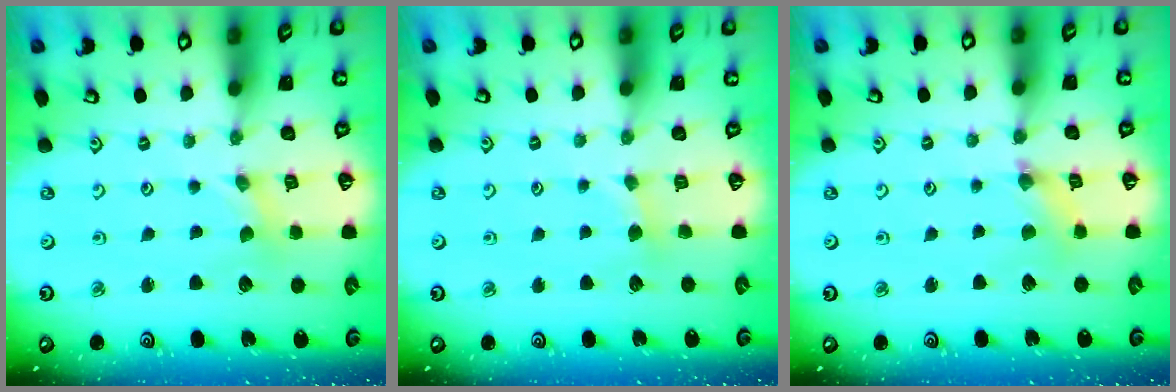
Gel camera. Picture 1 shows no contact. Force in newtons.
{"total": 2.9, "press": 2.9, "slide": 0.4}
{"total": 2.4, "press": 2.4, "slide": 0.4}